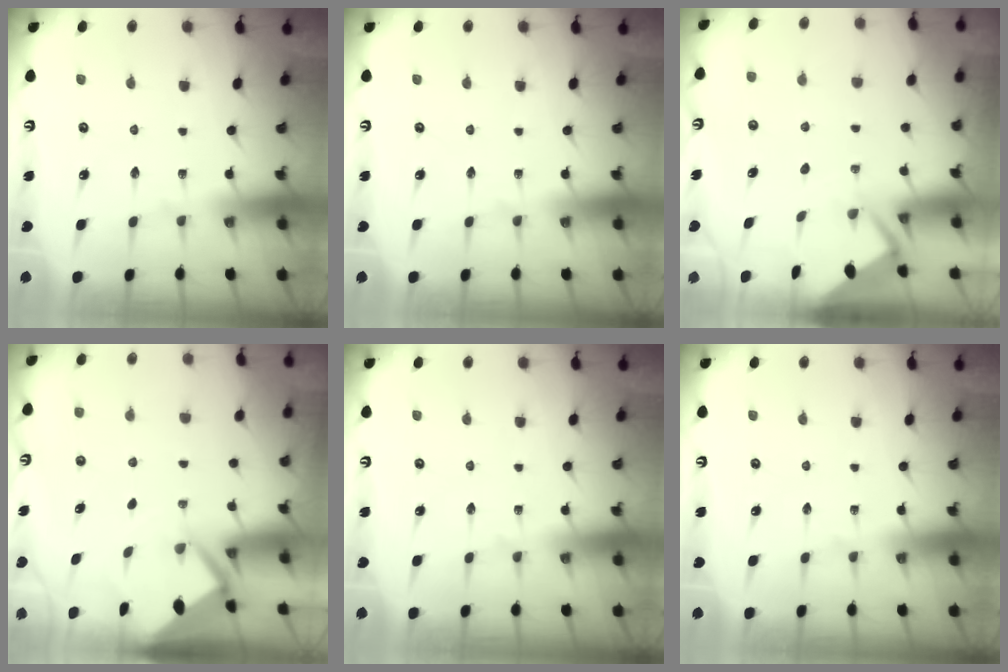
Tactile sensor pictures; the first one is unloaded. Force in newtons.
{"total": 0.0}
{"total": 2.8, "press": 2.8, "slide": 0.3}
{"total": 3.0, "press": 3.0, "slide": 0.2}
{"total": 0.0}
{"total": 0.0}